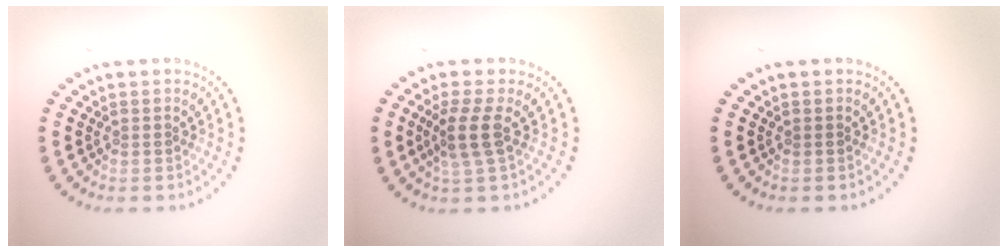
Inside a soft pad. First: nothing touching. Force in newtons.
{"total": 2.6, "press": 2.1, "slide": 1.6}
{"total": 0.0}